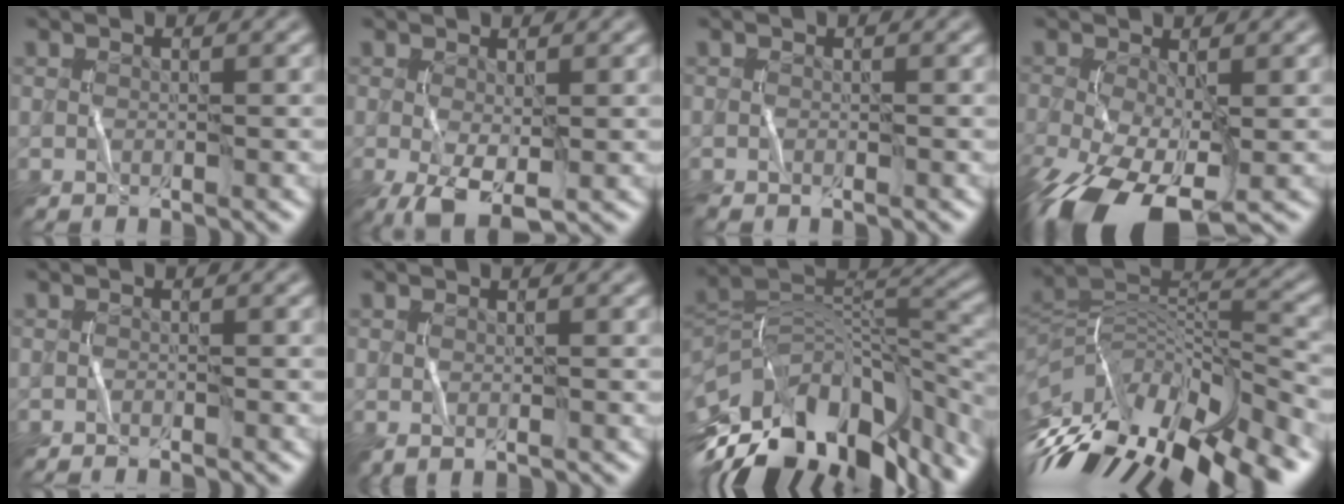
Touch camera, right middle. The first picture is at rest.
{"total": 4.7, "force": [-1.3, 2.1, 4.0], "torque": [-0.091, -0.013, -0.020]}
{"total": 0.7, "force": [-0.6, 0.1, 0.3], "torque": [-0.006, -0.002, -0.013]}
{"total": 11.0, "force": [-5.0, 5.3, 8.2], "torque": [-0.184, -0.058, -0.082]}
{"total": 0.8, "force": [-0.8, 0.0, 0.2], "torque": [-0.002, -0.001, -0.016]}
{"total": 0.6, "force": [0.1, 0.2, 0.6], "torque": [-0.009, -0.002, 0.002]}
{"total": 15.0, "force": [-9.2, 7.6, 9.0], "torque": [-0.185, 0.003, -0.147]}
{"total": 16.0, "force": [-9.8, 6.4, 11.0], "torque": [-0.211, 0.013, -0.163]}